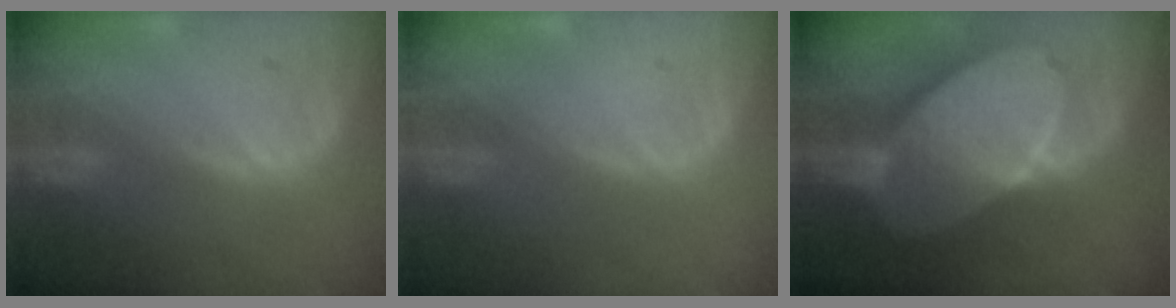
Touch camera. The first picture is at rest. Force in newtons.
{"total": 0.0}
{"total": 11.0, "press": 11.0, "slide": 0.7}